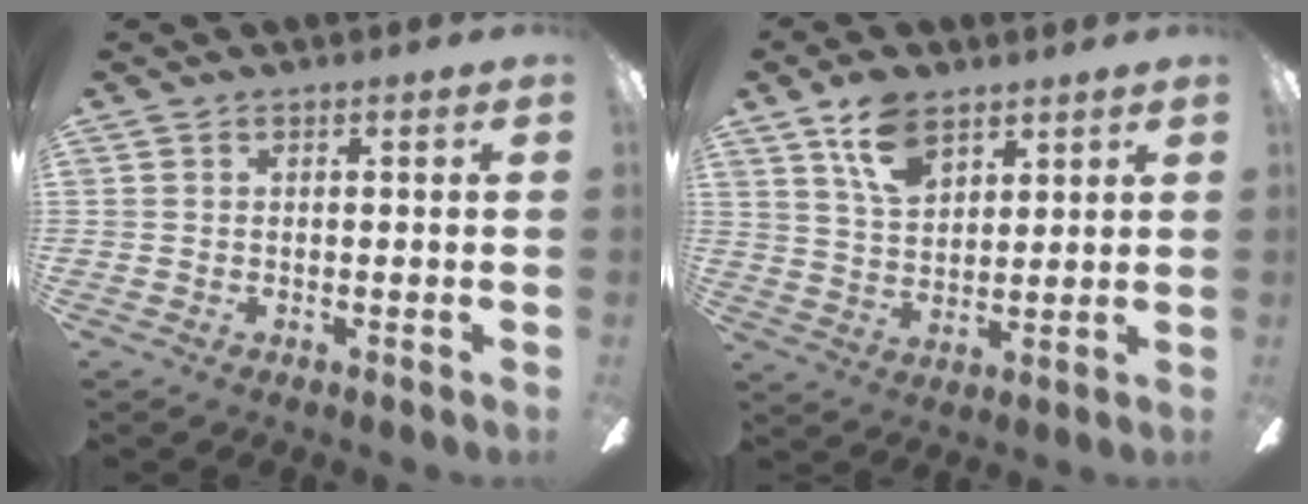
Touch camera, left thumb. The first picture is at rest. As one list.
[{"total": 10.4, "force": [6.6, 5.8, 5.5], "torque": [-0.102, -0.016, 0.123]}]